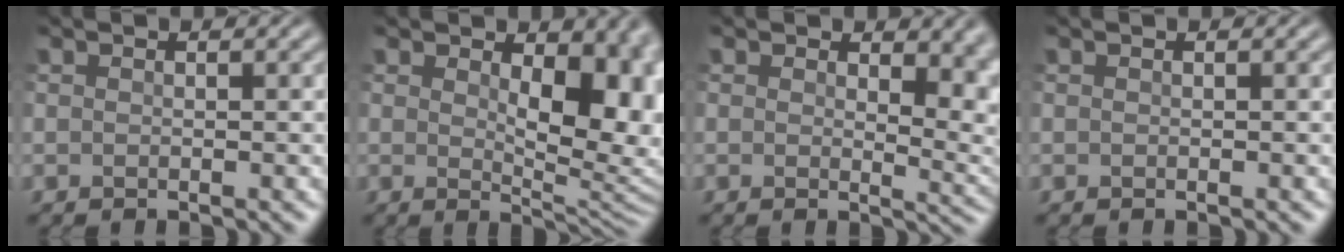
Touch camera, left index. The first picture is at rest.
{"total": 9.0, "force": [1.7, 4.4, 7.7], "torque": [-0.079, 0.000, 0.031]}
{"total": 5.2, "force": [2.1, 2.4, 4.1], "torque": [-0.028, -0.005, 0.044]}
{"total": 0.0}